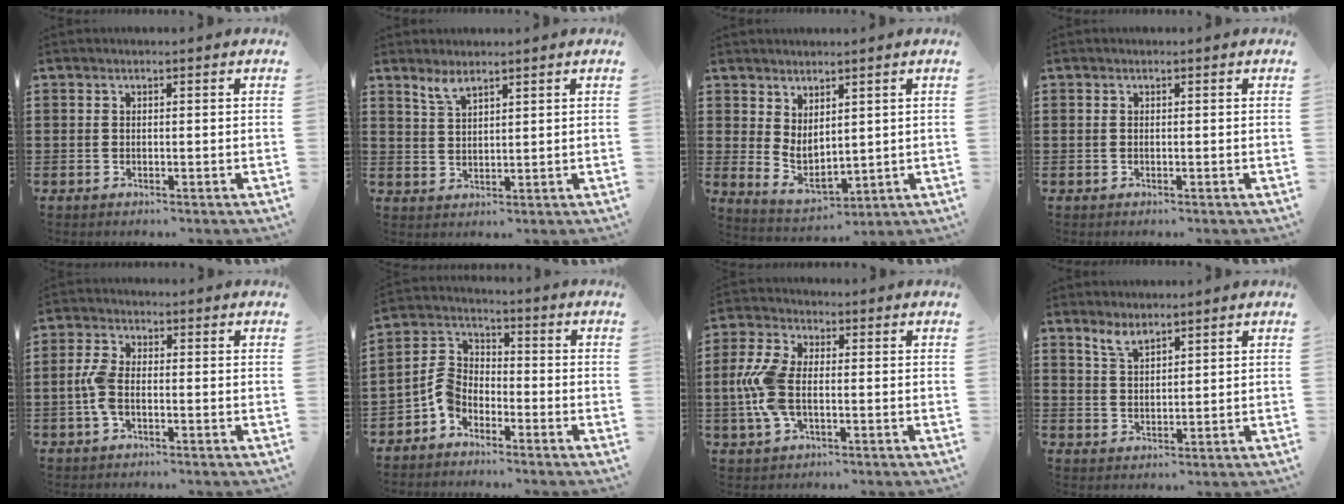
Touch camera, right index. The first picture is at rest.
{"total": 2.8, "force": [2.3, 0.8, 1.5], "torque": [-0.036, 0.002, 0.042]}
{"total": 2.7, "force": [1.7, 1.4, 1.6], "torque": [-0.044, -0.016, 0.030]}
{"total": 0.0}
{"total": 4.6, "force": [-1.0, 2.2, 3.9], "torque": [-0.105, -0.007, -0.027]}
{"total": 5.2, "force": [-3.2, 3.4, 2.4], "torque": [-0.077, 0.005, -0.071]}
{"total": 8.1, "force": [-0.8, 4.3, 6.8], "torque": [-0.180, -0.008, -0.025]}
{"total": 3.3, "force": [2.7, 1.2, 1.6], "torque": [-0.037, 0.003, 0.051]}